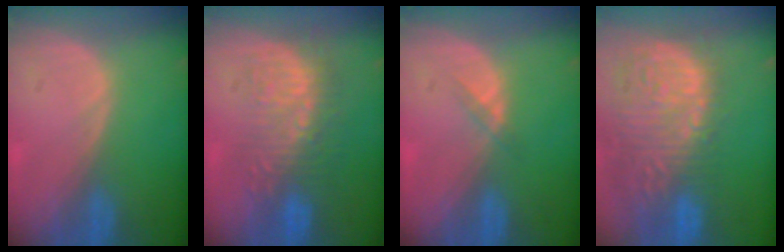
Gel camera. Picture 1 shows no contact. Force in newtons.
{"total": 8.9, "press": 8.5, "slide": 2.5}
{"total": 1.4, "press": 1.1, "slide": 0.8}
{"total": 15.3, "press": 12.6, "slide": 8.6}